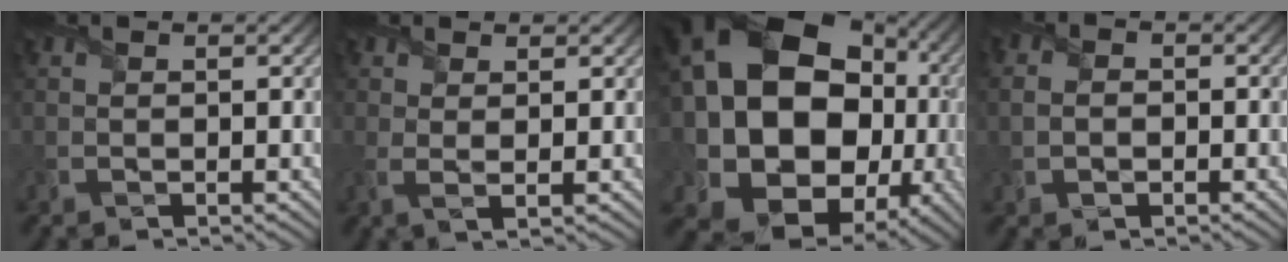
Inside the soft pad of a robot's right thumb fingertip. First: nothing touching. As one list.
[{"total": 1.9, "force": [0.9, 0.4, 1.7], "torque": [-0.041, -0.003, 0.016]}, {"total": 22.4, "force": [2.3, 18.3, 12.7], "torque": [-0.289, -0.063, 0.073]}, {"total": 2.6, "force": [-0.5, 2.3, 1.2], "torque": [-0.023, 0.003, -0.026]}]